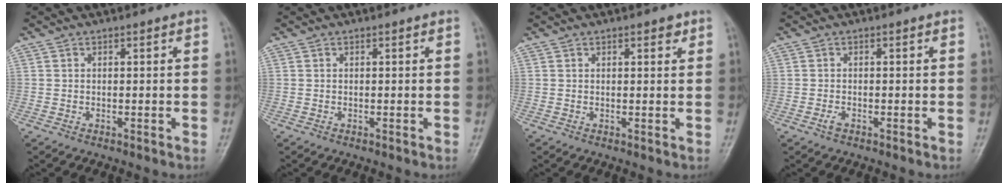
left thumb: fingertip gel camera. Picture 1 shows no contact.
{"total": 0.0}
{"total": 1.7, "force": [1.0, 0.7, 1.2], "torque": [-0.009, -0.003, 0.011]}
{"total": 1.1, "force": [-0.7, 0.5, 0.8], "torque": [-0.018, 0.000, -0.014]}